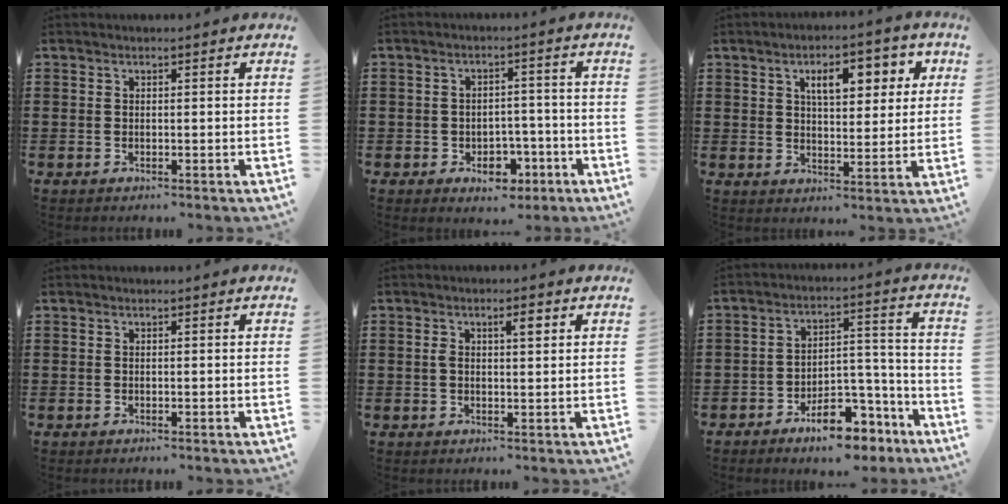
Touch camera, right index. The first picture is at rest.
{"total": 4.5, "force": [-2.3, 3.3, 2.1], "torque": [-0.032, 0.007, -0.043]}
{"total": 7.5, "force": [3.2, 3.2, 6.0], "torque": [-0.088, -0.003, 0.044]}
{"total": 0.0}
{"total": 2.8, "force": [0.8, 0.8, 2.6], "torque": [-0.037, -0.001, 0.008]}
{"total": 9.6, "force": [-7.1, 4.7, 4.5], "torque": [-0.051, 0.045, -0.124]}